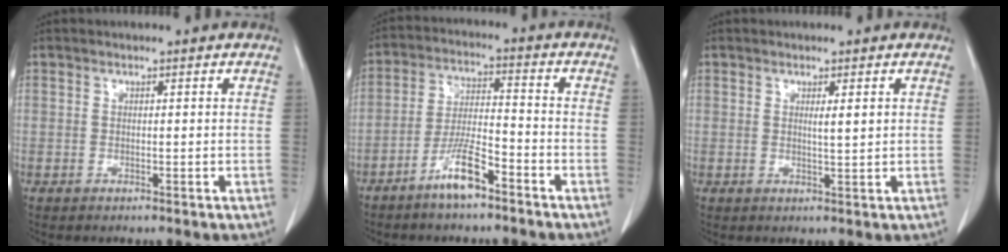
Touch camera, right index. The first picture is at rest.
{"total": 7.4, "force": [-5.1, 1.1, 5.3], "torque": [-0.108, -0.004, -0.098]}
{"total": 2.0, "force": [0.7, 0.1, 1.9], "torque": [-0.032, -0.004, 0.011]}